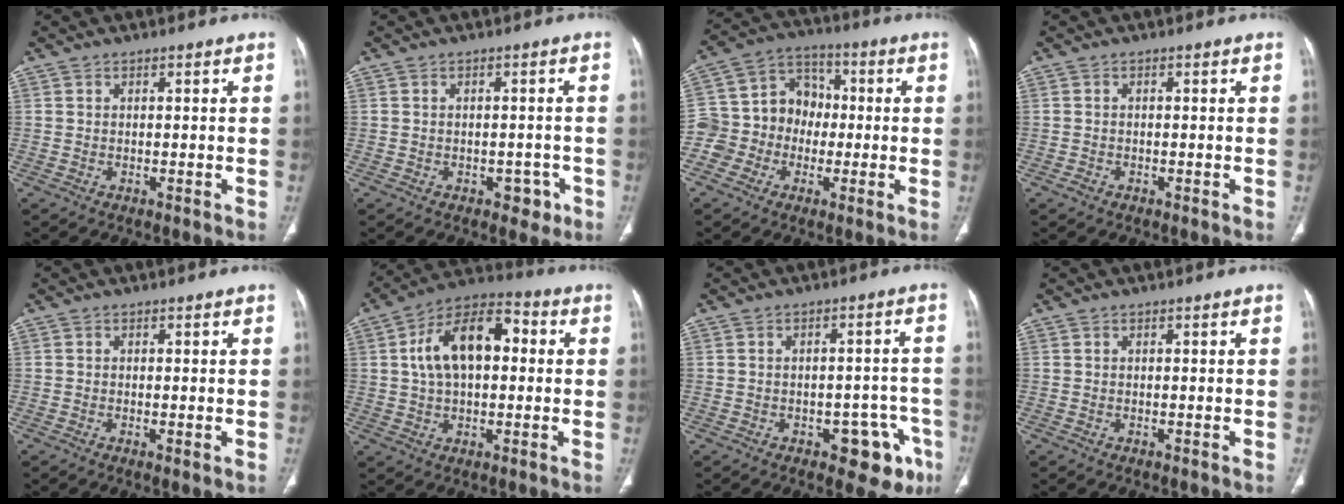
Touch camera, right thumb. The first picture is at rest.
{"total": 3.2, "force": [-1.5, 2.3, 1.6], "torque": [-0.002, 0.010, -0.015]}
{"total": 12.5, "force": [-2.5, 11.5, 4.3], "torque": [-0.046, 0.053, -0.048]}
{"total": 0.9, "force": [-0.5, 0.7, 0.3], "torque": [-0.008, 0.003, -0.012]}
{"total": 1.2, "force": [-0.3, 0.2, 1.1], "torque": [-0.027, -0.006, -0.005]}
{"total": 15.2, "force": [2.4, 8.8, 12.1], "torque": [-0.197, 0.032, 0.032]}
{"total": 9.2, "force": [-4.5, 4.9, 6.3], "torque": [-0.040, 0.028, -0.050]}
{"total": 0.0}